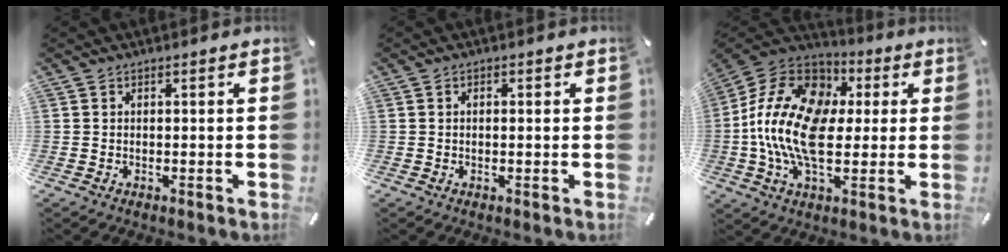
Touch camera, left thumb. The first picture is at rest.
{"total": 0.9, "force": [-0.1, 0.5, 0.7], "torque": [-0.013, 0.001, -0.002]}
{"total": 18.1, "force": [-1.1, 12.1, 13.4], "torque": [-0.273, 0.012, -0.022]}